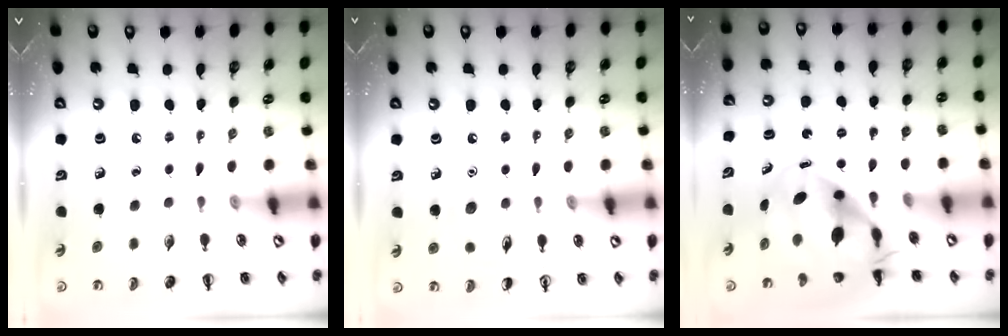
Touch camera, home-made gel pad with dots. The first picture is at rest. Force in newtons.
{"total": 6.1, "press": 5.9, "slide": 1.4}
{"total": 10.8, "press": 10.6, "slide": 2.4}